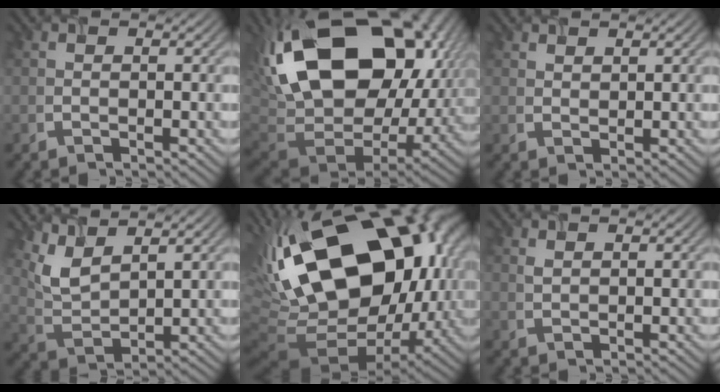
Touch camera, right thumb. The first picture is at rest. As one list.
[{"total": 21.7, "force": [4.9, 13.9, 16.0], "torque": [-0.320, -0.008, 0.113]}, {"total": 1.2, "force": [1.1, 0.4, 0.4], "torque": [-0.013, -0.002, 0.027]}, {"total": 6.1, "force": [4.1, 2.2, 4.0], "torque": [-0.102, -0.004, 0.090]}, {"total": 23.1, "force": [3.3, 14.2, 17.9], "torque": [-0.339, -0.041, 0.077]}, {"total": 0.9, "force": [0.6, 0.3, 0.4], "torque": [-0.018, -0.001, 0.015]}]